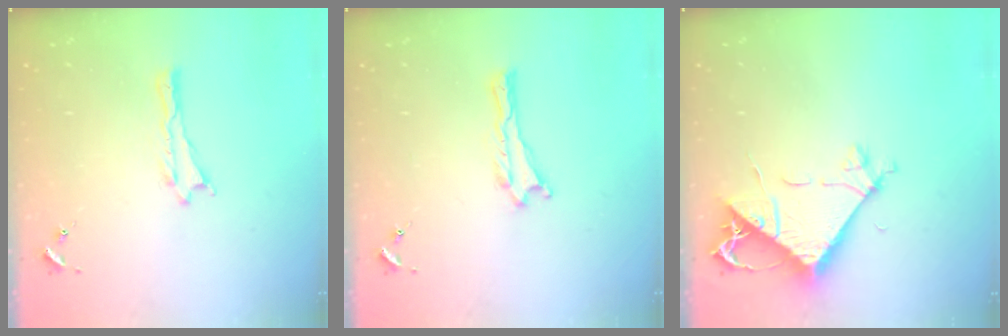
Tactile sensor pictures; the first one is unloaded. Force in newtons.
{"total": 0.0}
{"total": 7.6, "press": 7.5, "slide": 1.2}